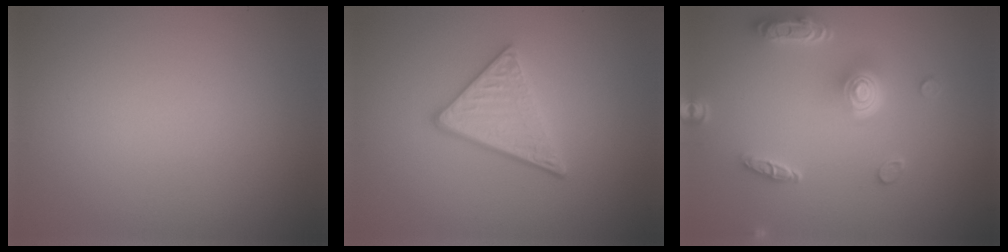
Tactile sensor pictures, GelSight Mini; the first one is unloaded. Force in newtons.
{"total": 3.8, "press": 3.1, "slide": 2.3}
{"total": 5.3, "press": 4.0, "slide": 3.4}